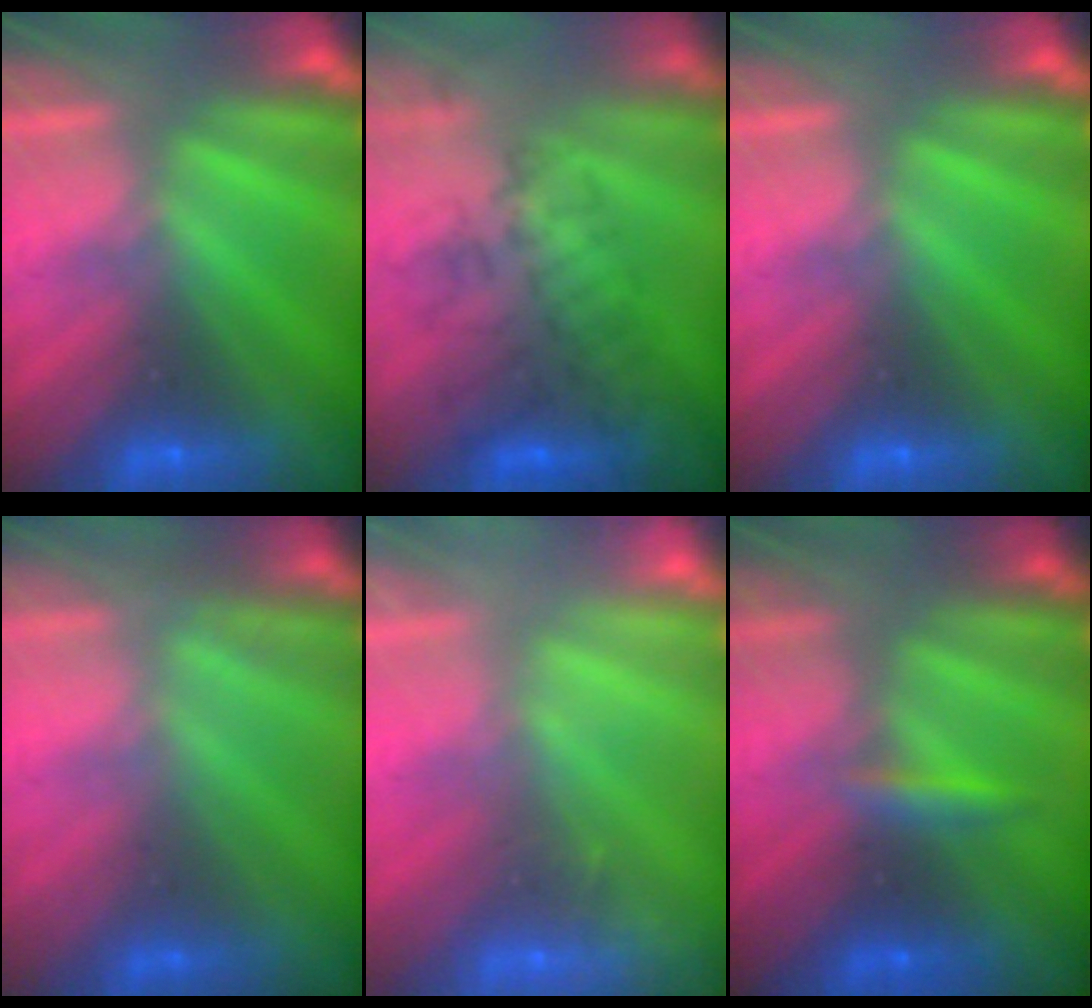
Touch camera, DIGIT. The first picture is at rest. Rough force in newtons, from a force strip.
{"total": 4.7}
{"total": 0.0}
{"total": 2.4}
{"total": 2.2}
{"total": 2.4}